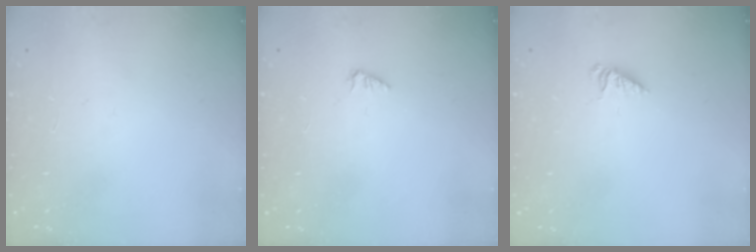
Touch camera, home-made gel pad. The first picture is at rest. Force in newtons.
{"total": 1.1, "press": 1.1, "slide": 0.1}
{"total": 2.4, "press": 2.4, "slide": 0.1}